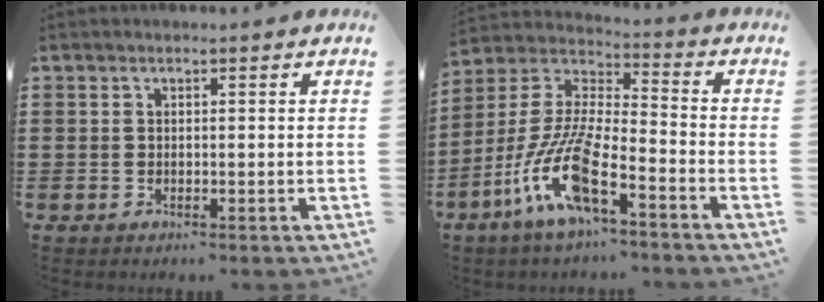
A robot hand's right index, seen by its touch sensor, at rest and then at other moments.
{"total": 12.0, "force": [-7.4, 2.1, 9.2], "torque": [-0.226, -0.021, -0.154]}